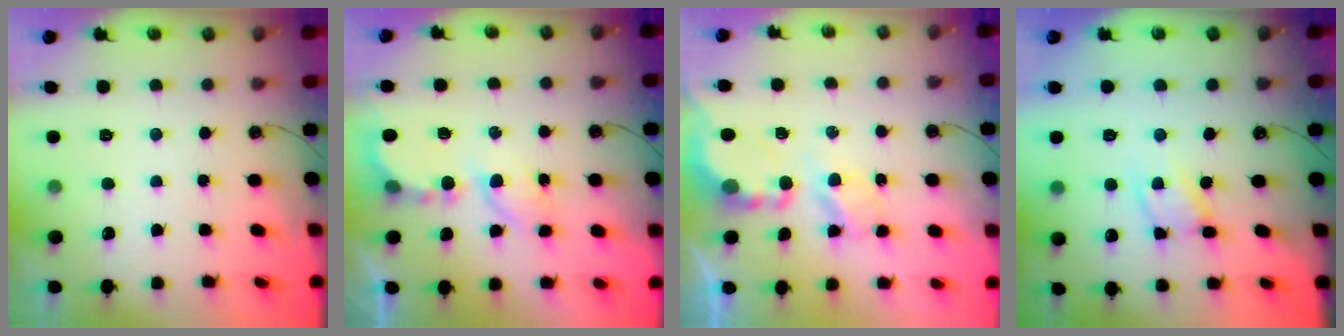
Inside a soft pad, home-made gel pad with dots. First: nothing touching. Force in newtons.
{"total": 6.3, "press": 6.2, "slide": 0.7}
{"total": 6.8, "press": 6.7, "slide": 0.5}
{"total": 6.7, "press": 6.7, "slide": 0.5}